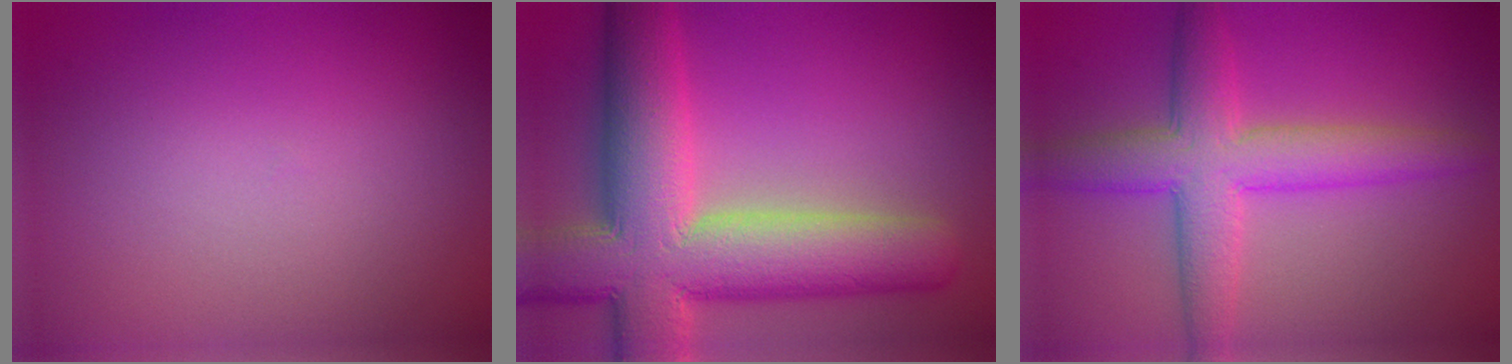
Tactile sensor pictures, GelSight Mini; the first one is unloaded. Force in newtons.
{"total": 13.3, "press": 13.2, "slide": 1.0}
{"total": 6.1, "press": 6.1, "slide": 0.1}